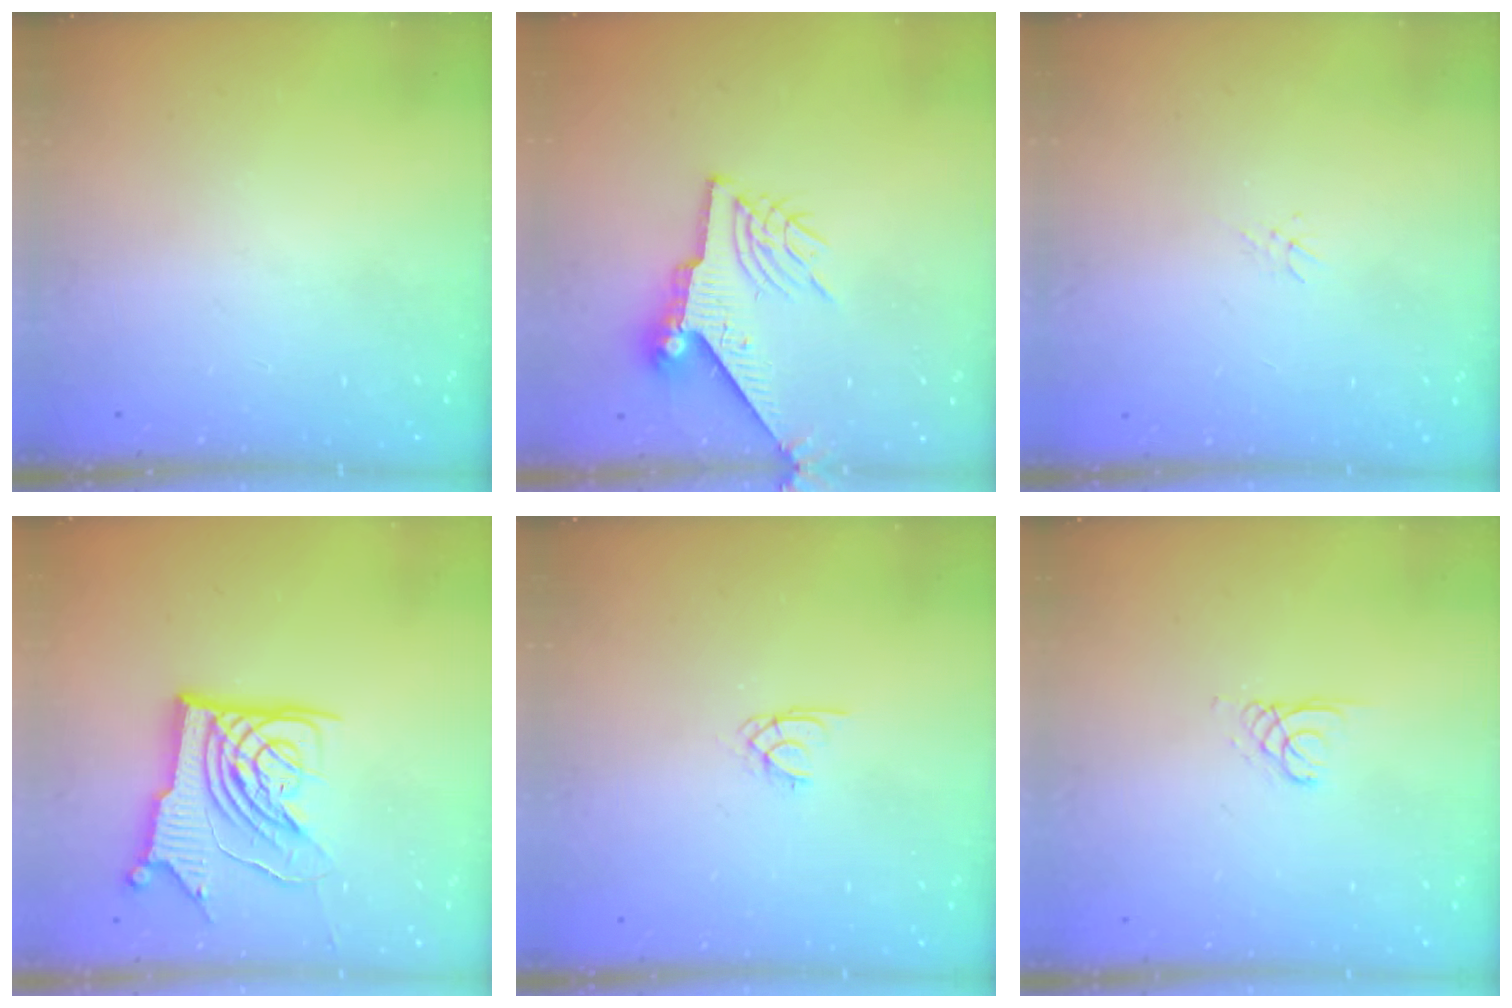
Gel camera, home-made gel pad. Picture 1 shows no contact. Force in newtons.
{"total": 9.2, "press": 9.1, "slide": 1.1}
{"total": 1.2, "press": 1.1, "slide": 0.3}
{"total": 13.3, "press": 13.1, "slide": 1.9}
{"total": 1.8, "press": 1.8, "slide": 0.3}
{"total": 1.3, "press": 1.3, "slide": 0.1}